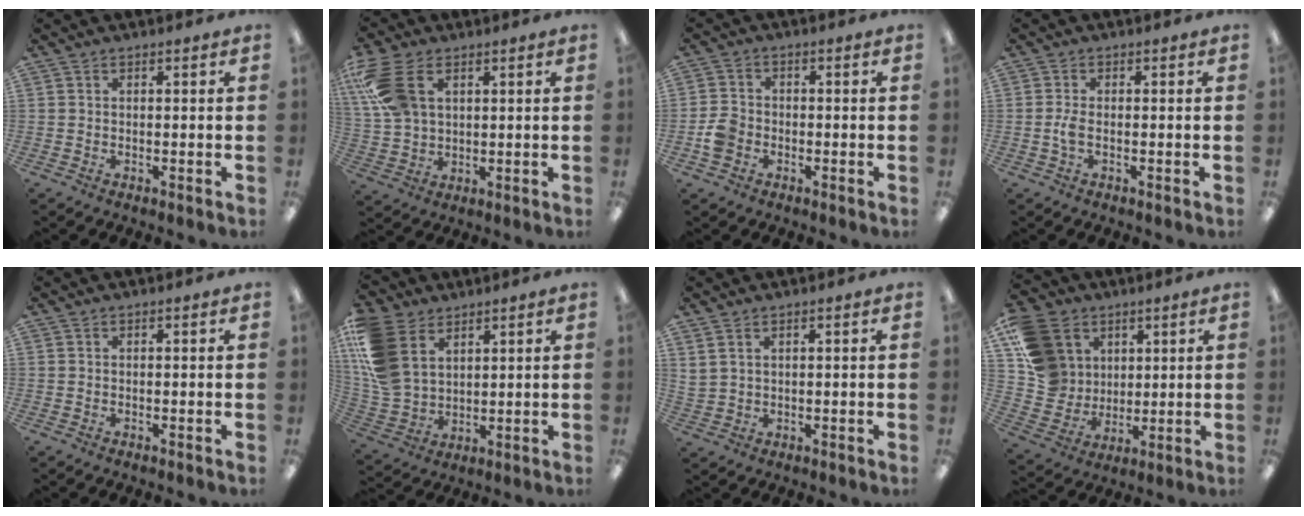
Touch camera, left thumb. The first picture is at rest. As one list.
[{"total": 13.4, "force": [4.9, 8.7, 8.9], "torque": [-0.217, 0.004, 0.092]}, {"total": 4.9, "force": [-1.8, 3.9, 2.3], "torque": [-0.043, 0.012, -0.032]}, {"total": 3.3, "force": [-0.5, 1.5, 2.9], "torque": [-0.064, 0.000, -0.012]}, {"total": 0.0}, {"total": 15.4, "force": [6.3, 11.0, 8.8], "torque": [-0.225, -0.018, 0.123]}, {"total": 2.7, "force": [1.7, 1.6, 1.4], "torque": [-0.031, 0.001, 0.032]}, {"total": 14.9, "force": [6.1, 12.3, 5.8], "torque": [-0.135, -0.020, 0.126]}]